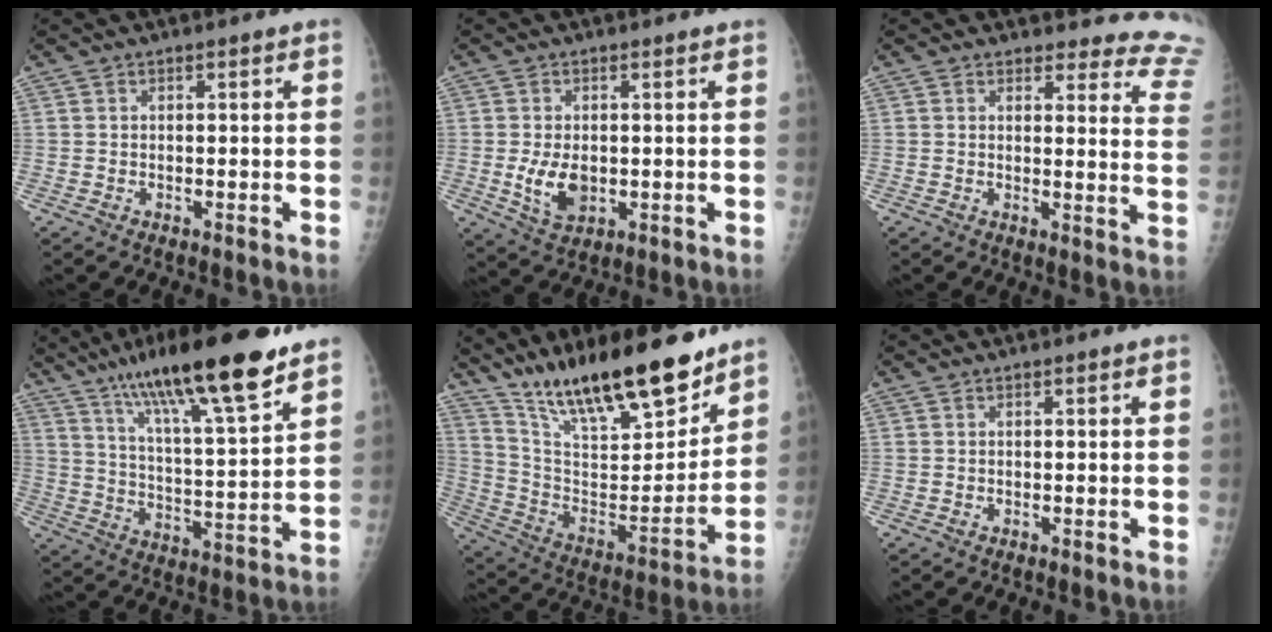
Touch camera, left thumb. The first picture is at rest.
{"total": 6.2, "force": [-0.3, 3.9, 4.8], "torque": [-0.079, -0.011, 0.006]}
{"total": 14.4, "force": [14.0, 3.5, 0.5], "torque": [0.058, -0.138, 0.107]}
{"total": 21.6, "force": [14.5, 3.8, 15.6], "torque": [-0.248, -0.052, 0.240]}
{"total": 24.3, "force": [18.2, 6.8, 14.5], "torque": [-0.207, -0.088, 0.316]}
{"total": 0.0}